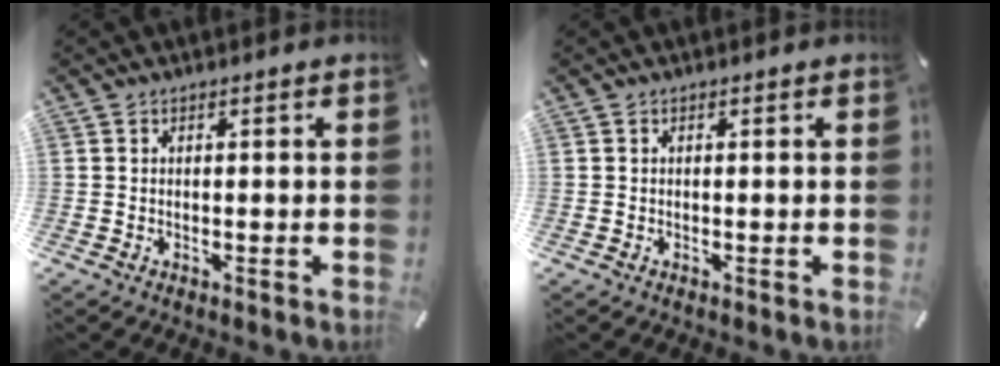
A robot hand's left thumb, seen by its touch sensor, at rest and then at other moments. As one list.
[{"total": 0.0}]